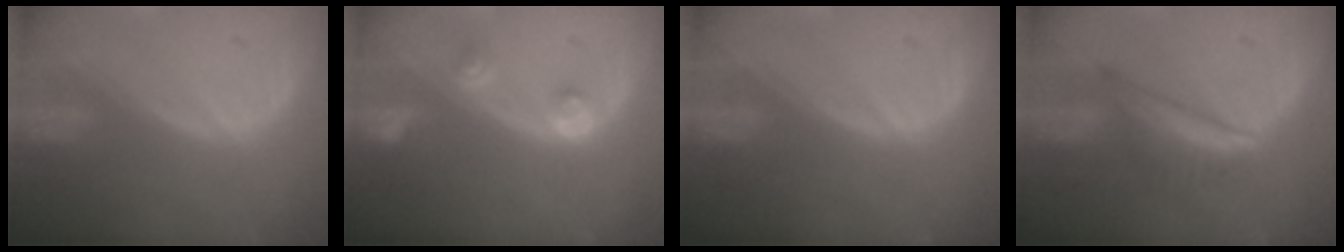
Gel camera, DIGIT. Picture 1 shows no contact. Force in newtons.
{"total": 2.9, "press": 2.7, "slide": 1.0}
{"total": 0.0}
{"total": 6.2, "press": 5.9, "slide": 2.0}